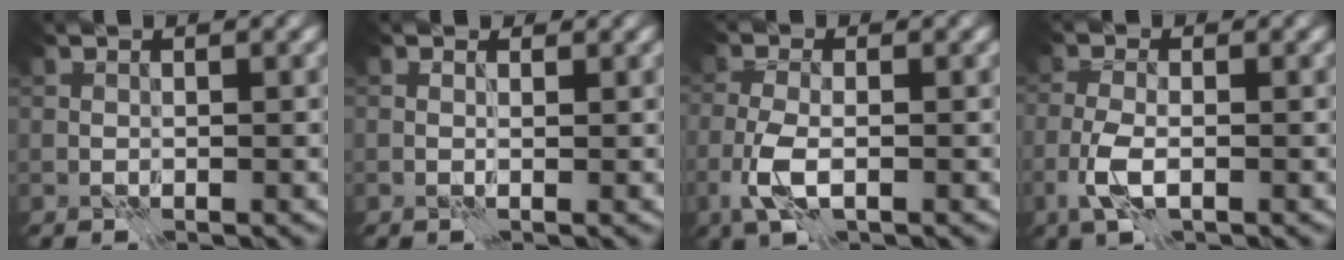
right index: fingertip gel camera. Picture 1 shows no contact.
{"total": 0.8, "force": [0.6, 0.3, 0.3], "torque": [-0.005, 0.002, 0.004]}
{"total": 3.4, "force": [-1.2, 1.4, 2.9], "torque": [-0.070, -0.003, -0.027]}
{"total": 3.0, "force": [-1.2, 1.1, 2.5], "torque": [-0.060, -0.002, -0.029]}